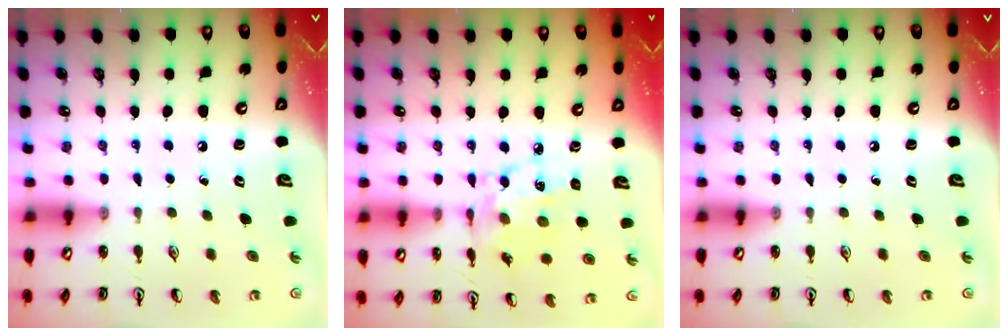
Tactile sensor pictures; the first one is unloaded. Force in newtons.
{"total": 10.2, "press": 10.1, "slide": 0.7}
{"total": 0.0}